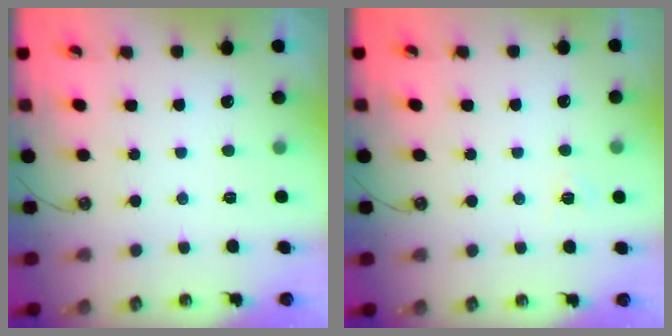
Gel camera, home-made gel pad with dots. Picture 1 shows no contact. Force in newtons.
{"total": 4.4, "press": 4.3, "slide": 0.4}